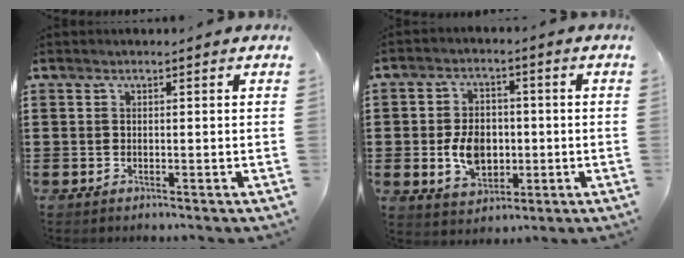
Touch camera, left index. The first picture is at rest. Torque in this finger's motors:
{"motor_torque": [1.07, 1.07, 0.51, 0.14]}